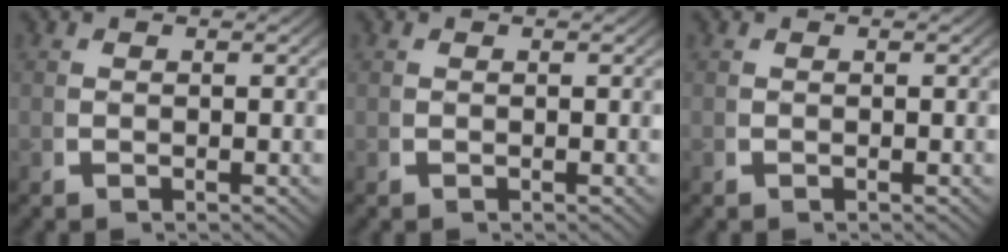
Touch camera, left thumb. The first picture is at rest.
{"total": 0.0}
{"total": 0.0}